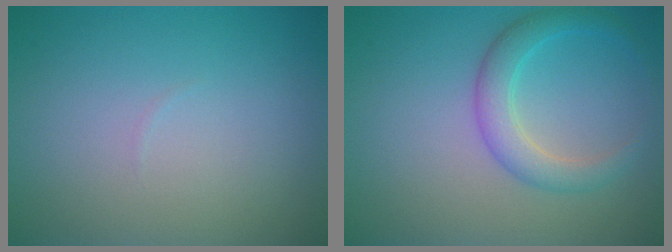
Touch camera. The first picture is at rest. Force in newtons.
{"total": 3.0, "press": 3.0, "slide": 0.2}